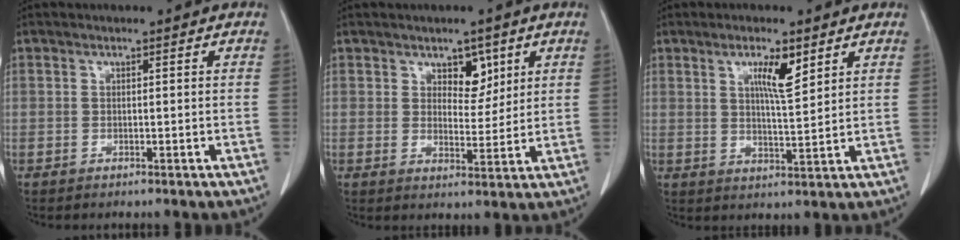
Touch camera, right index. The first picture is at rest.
{"total": 4.5, "force": [2.5, 2.6, 2.7], "torque": [-0.030, -0.002, 0.041]}
{"total": 5.7, "force": [2.9, 0.8, 4.8], "torque": [-0.082, -0.003, 0.050]}